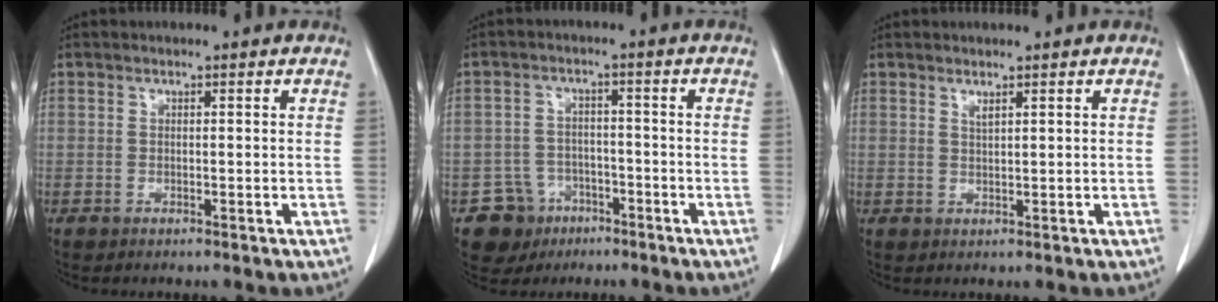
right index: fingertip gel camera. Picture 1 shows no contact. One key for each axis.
{"total": 6.4, "fx": -3.4, "fy": 5.4, "fz": 0.4, "tx": -0.006, "ty": 0.011, "tz": -0.048}
{"total": 0.9, "fx": 0.7, "fy": 0.0, "fz": 0.6, "tx": -0.013, "ty": -0.004, "tz": 0.015}